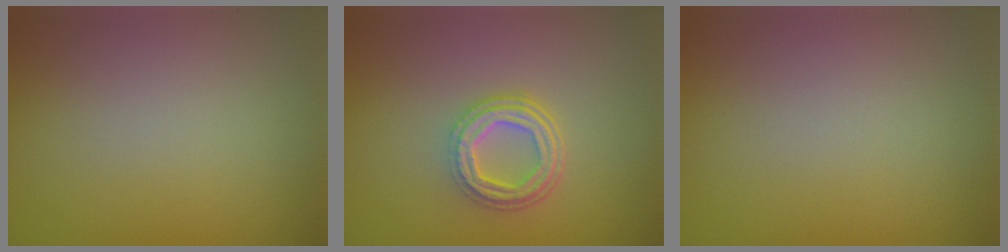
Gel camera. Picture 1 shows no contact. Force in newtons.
{"total": 4.3, "press": 3.3, "slide": 2.9}
{"total": 0.0}